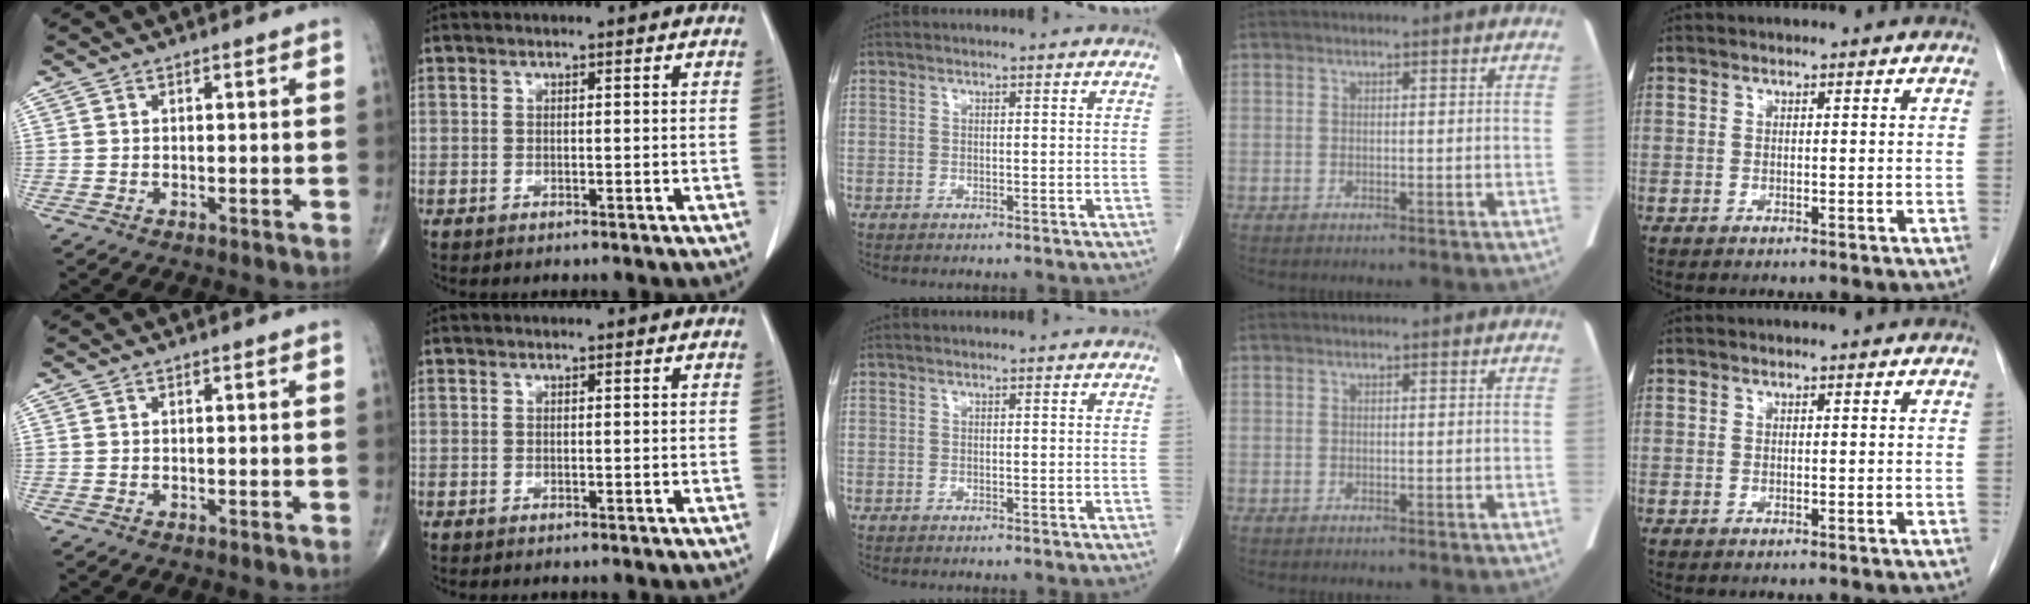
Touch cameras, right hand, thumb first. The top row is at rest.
{}